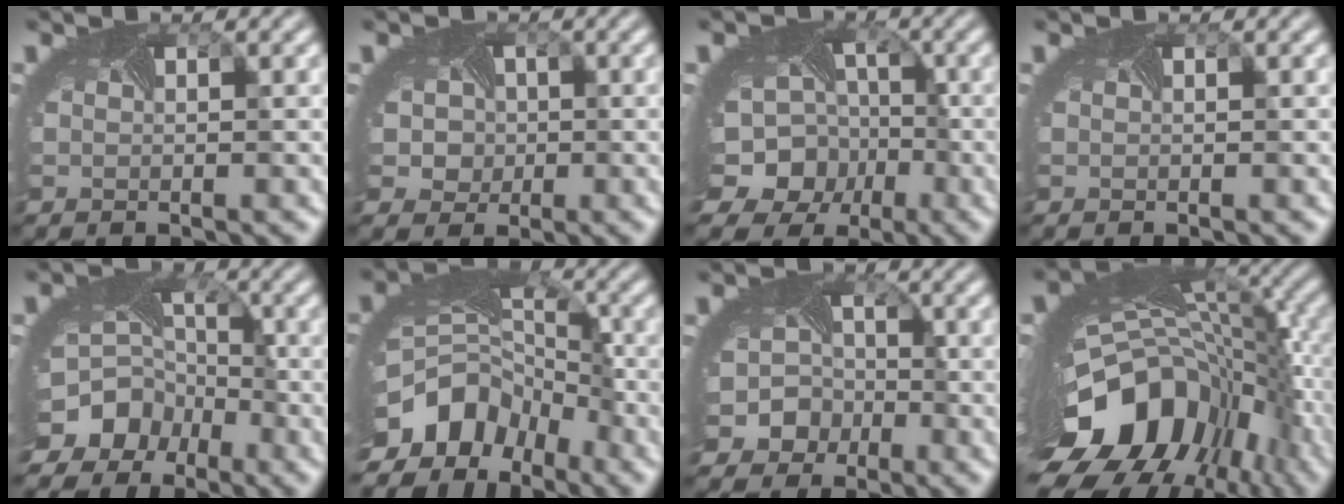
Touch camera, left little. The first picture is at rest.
{"total": 4.5, "force": [0.3, 4.0, 2.0], "torque": [-0.023, 0.012, -0.017]}
{"total": 12.5, "force": [-4.1, 10.9, 4.5], "torque": [-0.094, -0.027, -0.081]}
{"total": 0.0}
{"total": 11.1, "force": [-6.2, 8.7, 3.0], "torque": [-0.071, -0.042, -0.096]}
{"total": 11.7, "force": [-6.4, 8.1, 5.5], "torque": [-0.117, -0.024, -0.105]}
{"total": 6.1, "force": [-2.9, 5.3, 1.2], "torque": [-0.005, -0.009, -0.058]}
{"total": 16.7, "force": [-5.6, 10.6, 11.6], "torque": [-0.240, -0.058, -0.077]}